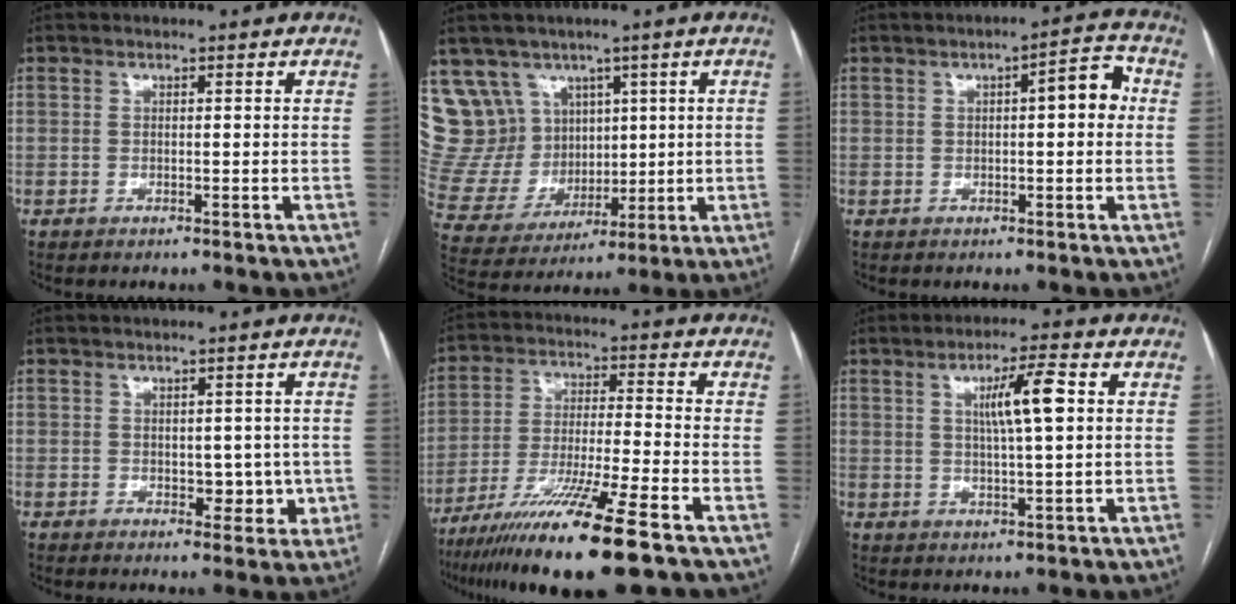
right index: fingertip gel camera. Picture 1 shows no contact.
{"total": 13.7, "force": [7.6, 10.9, 3.0], "torque": [-0.081, 0.058, 0.176]}
{"total": 5.3, "force": [0.6, 1.3, 5.1], "torque": [-0.065, 0.021, 0.004]}
{"total": 4.4, "force": [-0.2, 3.0, 3.2], "torque": [-0.029, 0.009, 0.007]}
{"total": 16.2, "force": [-10.7, -0.6, 12.2], "torque": [-0.224, -0.048, -0.189]}
{"total": 6.7, "force": [1.6, 0.3, 6.5], "torque": [-0.114, 0.005, 0.027]}